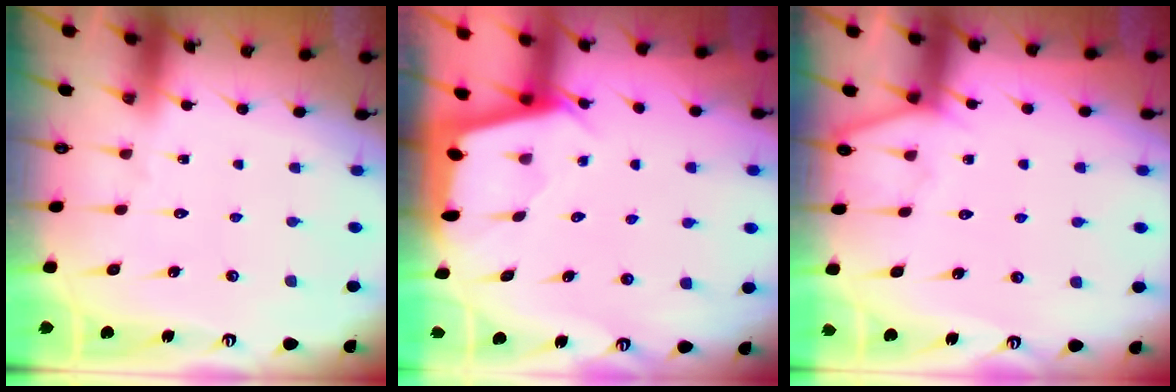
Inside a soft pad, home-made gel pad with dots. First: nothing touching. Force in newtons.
{"total": 2.0, "press": 2.0, "slide": 0.3}
{"total": 4.9, "press": 4.9, "slide": 0.6}